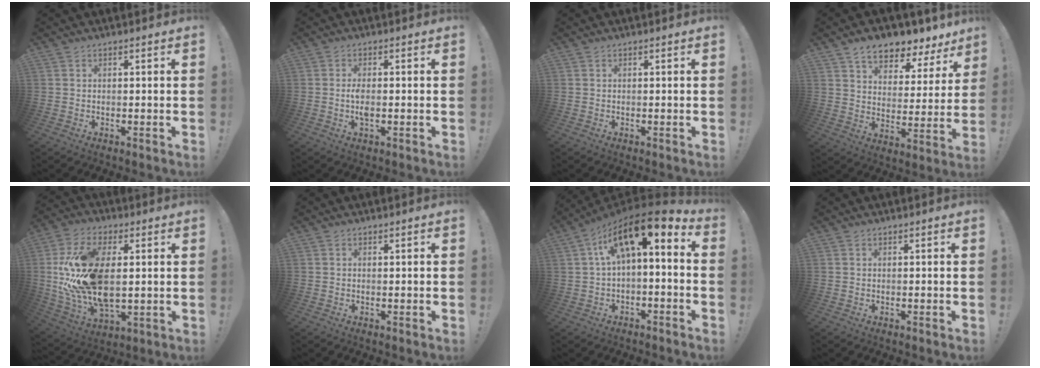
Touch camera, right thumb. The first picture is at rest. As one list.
[{"total": 3.3, "force": [-0.4, 1.1, 3.1], "torque": [-0.056, -0.003, -0.011]}, {"total": 0.0}, {"total": 9.2, "force": [7.4, 3.8, 3.9], "torque": [-0.060, -0.064, 0.132]}, {"total": 22.2, "force": [2.2, 13.0, 17.8], "torque": [-0.339, -0.003, 0.046]}, {"total": 0.0}, {"total": 11.9, "force": [4.5, 3.9, 10.3], "torque": [-0.173, -0.026, 0.077]}, {"total": 0.0}]